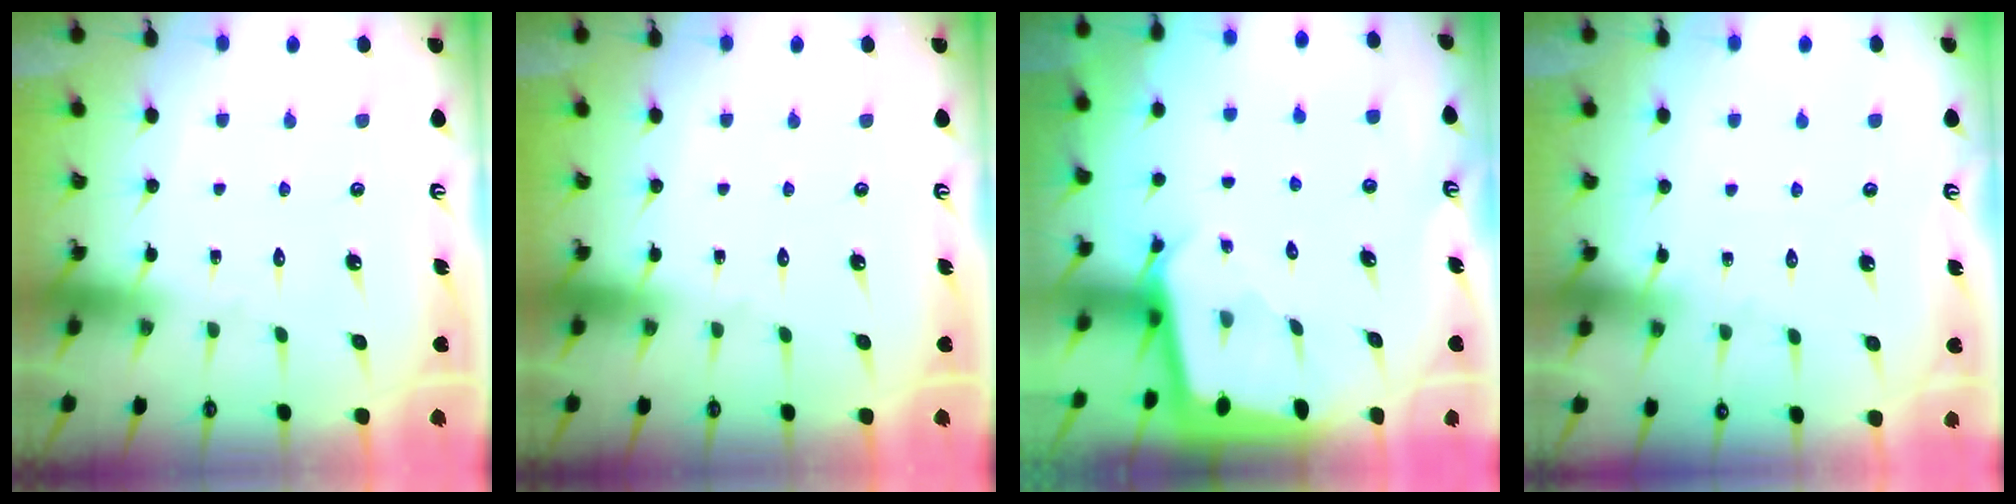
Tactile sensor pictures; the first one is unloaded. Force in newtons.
{"total": 0.0}
{"total": 2.4, "press": 2.4, "slide": 0.1}
{"total": 2.8, "press": 2.7, "slide": 0.4}